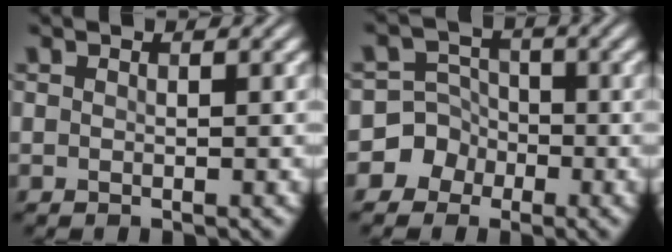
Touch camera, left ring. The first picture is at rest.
{"total": 4.6, "force": [-2.1, 4.1, 0.1], "torque": [0.031, 0.006, -0.062]}